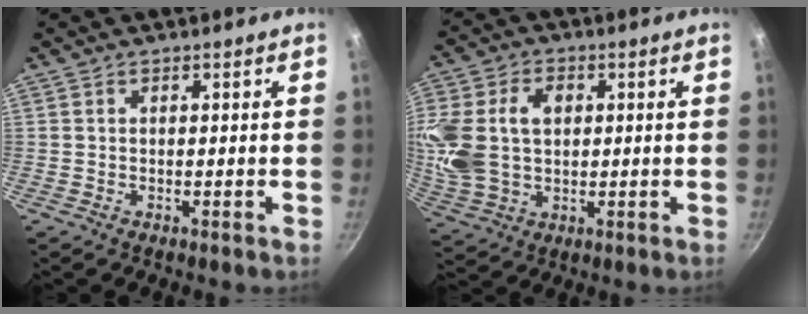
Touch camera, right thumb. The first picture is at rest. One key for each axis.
{"total": 15.5, "fx": 2.3, "fy": 11.2, "fz": 10.5, "tx": -0.222, "ty": 0.010, "tz": 0.048}